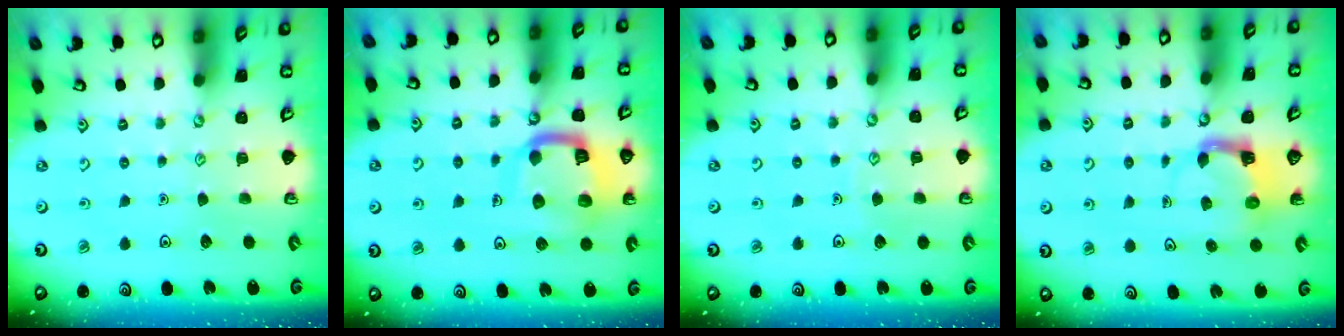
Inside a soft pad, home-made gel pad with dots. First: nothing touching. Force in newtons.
{"total": 12.5, "press": 12.5, "slide": 1.1}
{"total": 3.5, "press": 3.5, "slide": 0.3}
{"total": 4.0, "press": 3.9, "slide": 0.7}